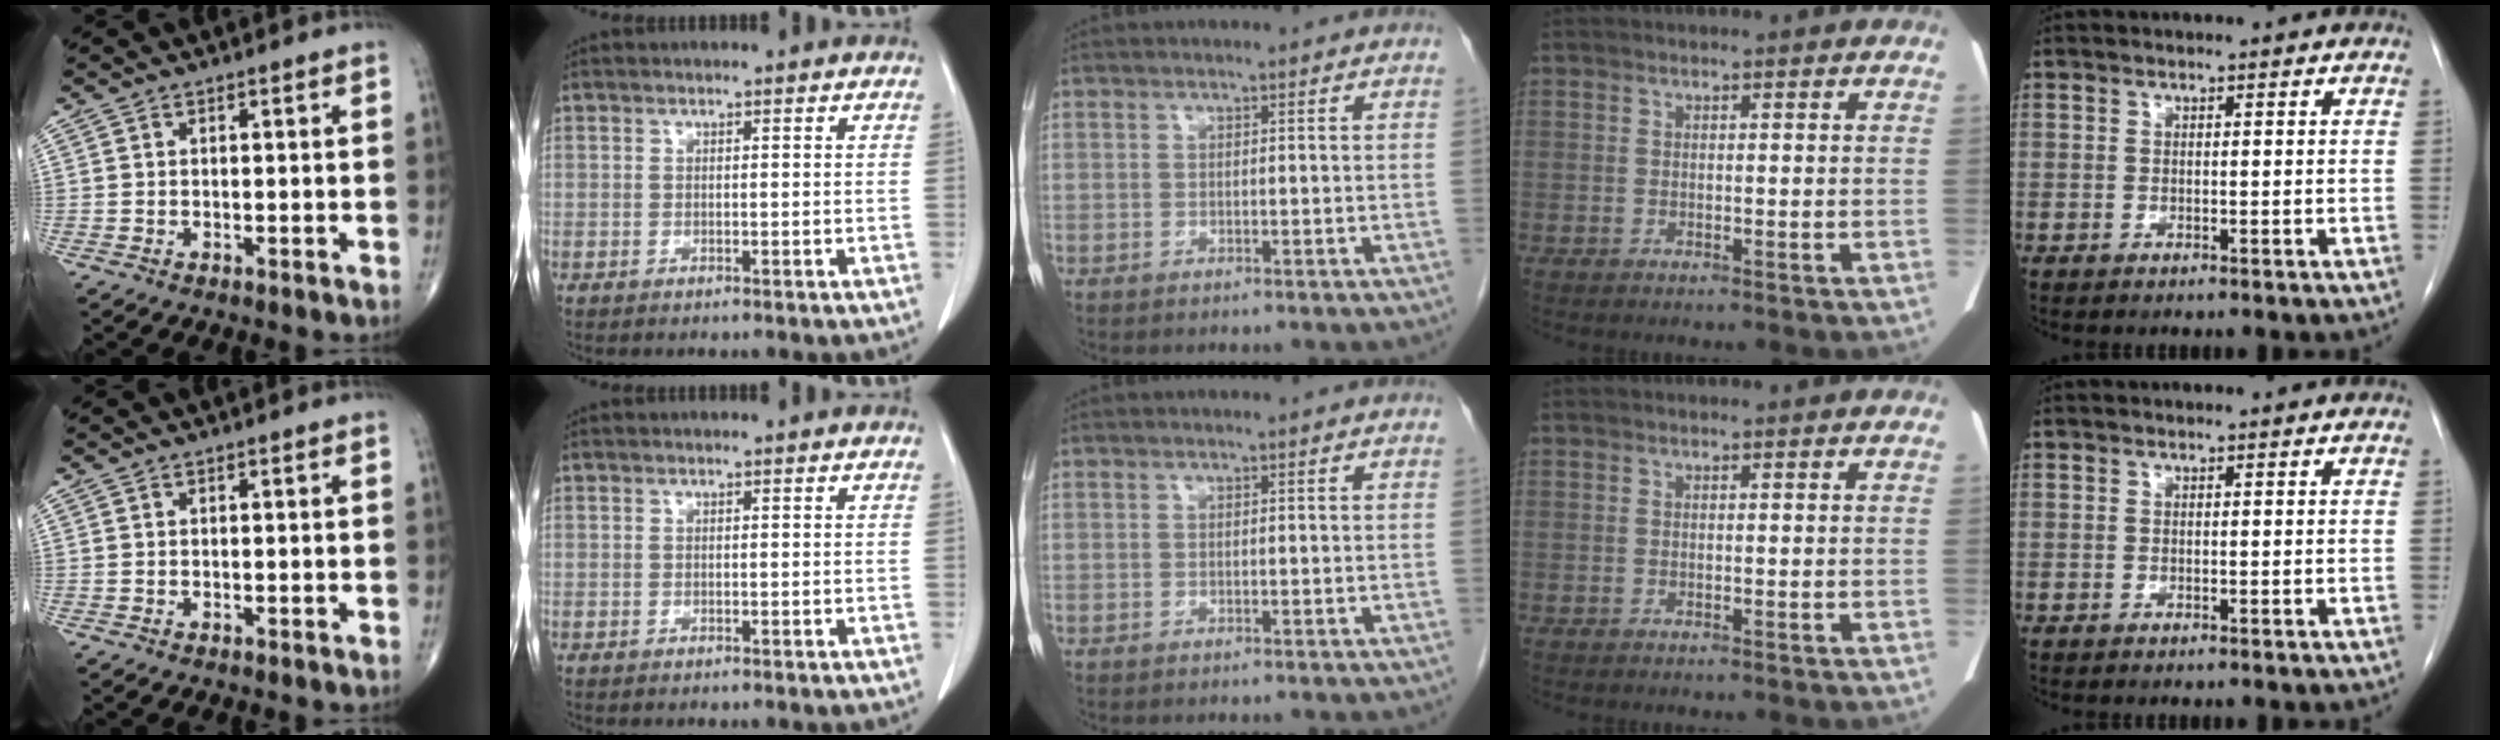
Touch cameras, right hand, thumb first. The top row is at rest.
{}